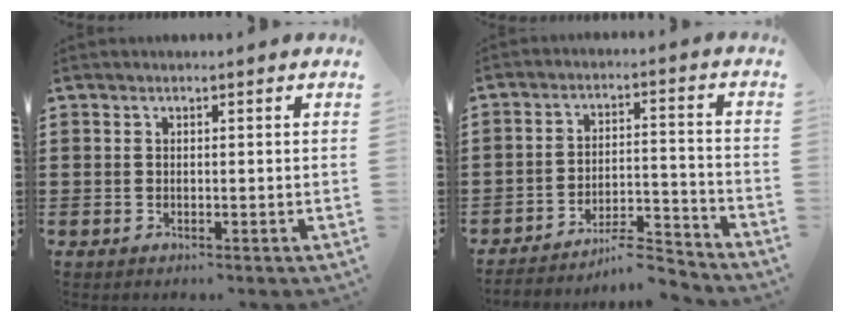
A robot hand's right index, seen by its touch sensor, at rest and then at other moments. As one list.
[{"total": 6.9, "force": [-6.4, 1.4, 2.2], "torque": [-0.028, 0.016, -0.121]}]